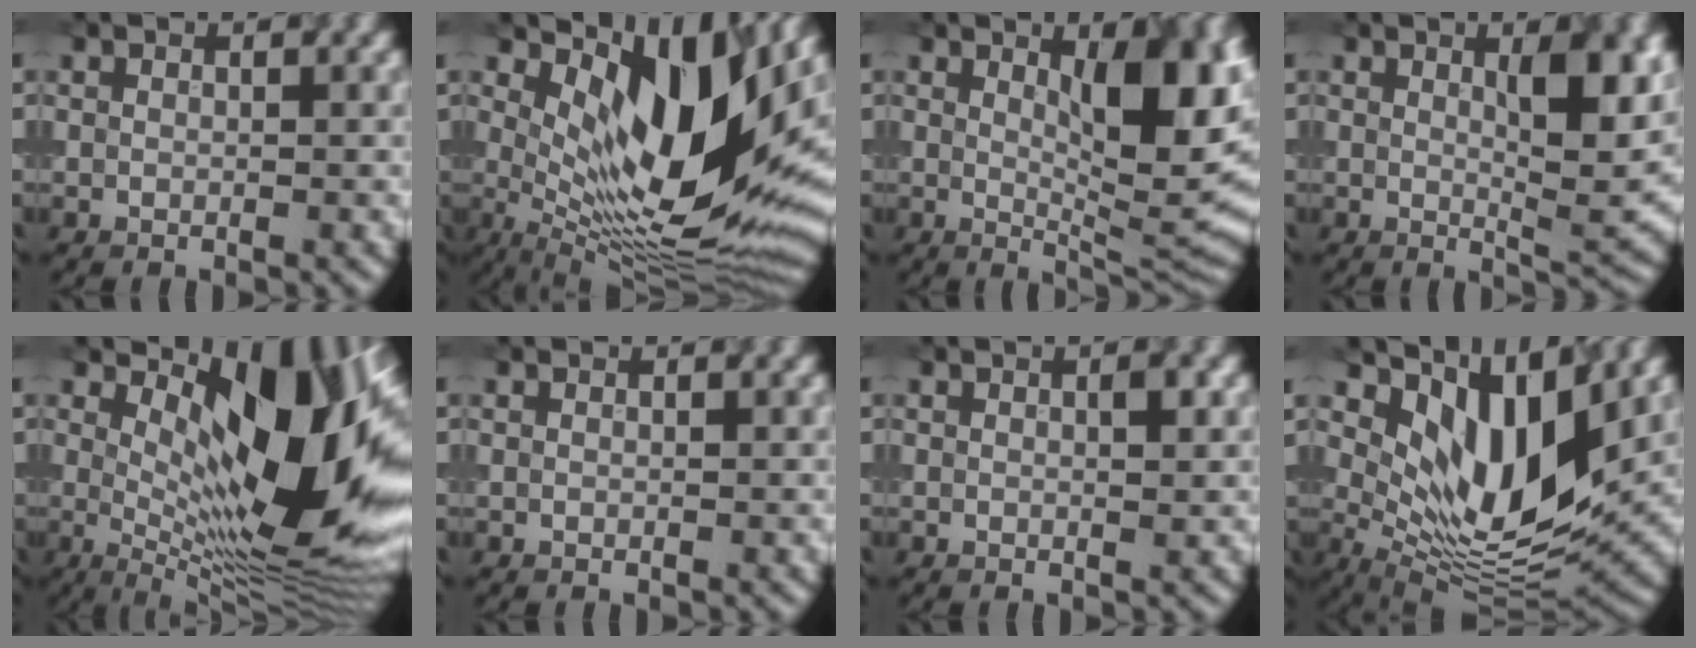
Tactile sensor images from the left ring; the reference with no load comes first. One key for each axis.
{"total": 14.0, "fx": 4.6, "fy": 5.3, "fz": 12.1, "tx": -0.185, "ty": -0.011, "tz": 0.084}
{"total": 9.3, "fx": 2.3, "fy": 2.9, "fz": 8.5, "tx": -0.118, "ty": -0.006, "tz": 0.042}
{"total": 5.7, "fx": 1.7, "fy": 1.5, "fz": 5.2, "tx": -0.074, "ty": -0.006, "tz": 0.029}
{"total": 13.4, "fx": 3.3, "fy": 5.3, "fz": 11.8, "tx": -0.154, "ty": -0.002, "tz": 0.053}
{"total": 0.0}
{"total": 1.2, "fx": 0.3, "fy": 0.3, "fz": 1.1, "tx": -0.018, "ty": -0.001, "tz": 0.004}
{"total": 10.1, "fx": 4.5, "fy": 4.1, "fz": 8.1, "tx": -0.135, "ty": -0.018, "tz": 0.087}